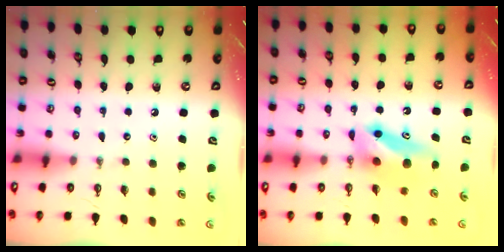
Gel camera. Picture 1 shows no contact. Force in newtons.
{"total": 7.0, "press": 6.5, "slide": 2.5}